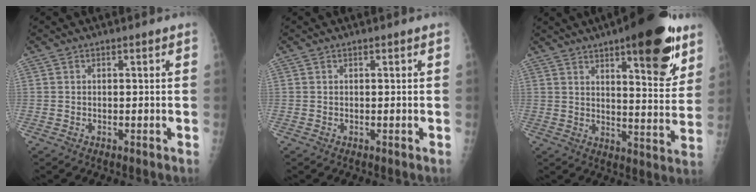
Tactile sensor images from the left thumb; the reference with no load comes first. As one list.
[{"total": 0.0}, {"total": 19.2, "force": [11.0, 5.9, 14.6], "torque": [-0.166, -0.053, 0.153]}]